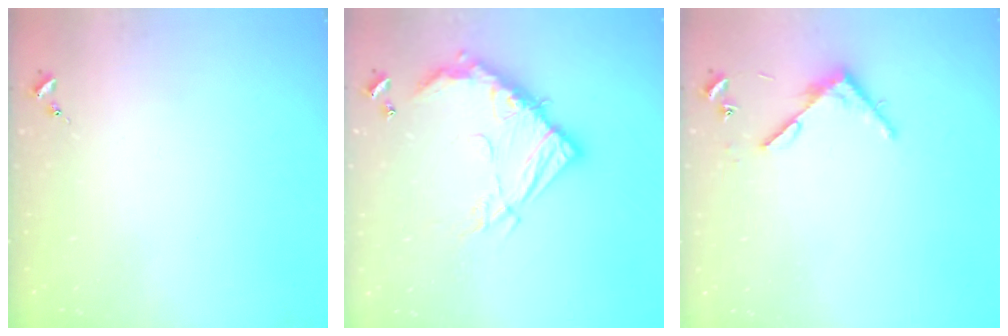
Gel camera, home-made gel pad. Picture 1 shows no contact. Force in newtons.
{"total": 19.4, "press": 19.2, "slide": 2.1}
{"total": 5.0, "press": 5.0, "slide": 0.4}